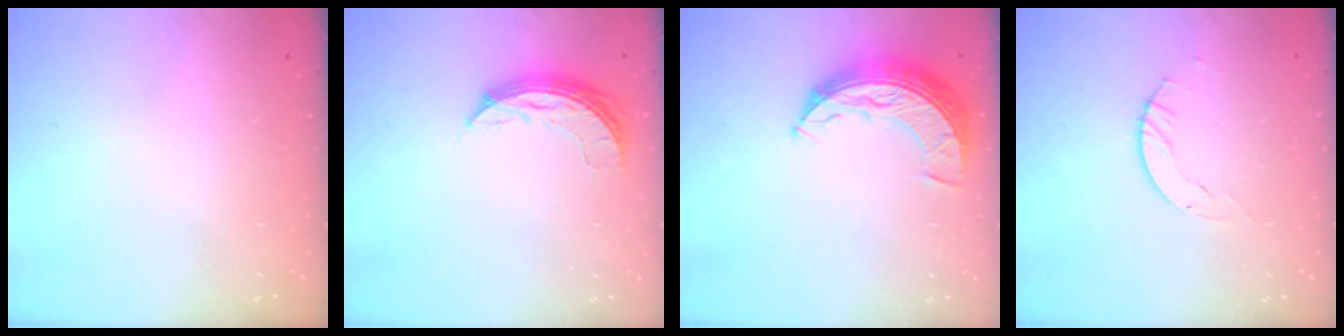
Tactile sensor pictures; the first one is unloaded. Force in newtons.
{"total": 8.2, "press": 8.2, "slide": 0.1}
{"total": 10.5, "press": 10.5, "slide": 0.5}
{"total": 2.9, "press": 2.9, "slide": 0.4}